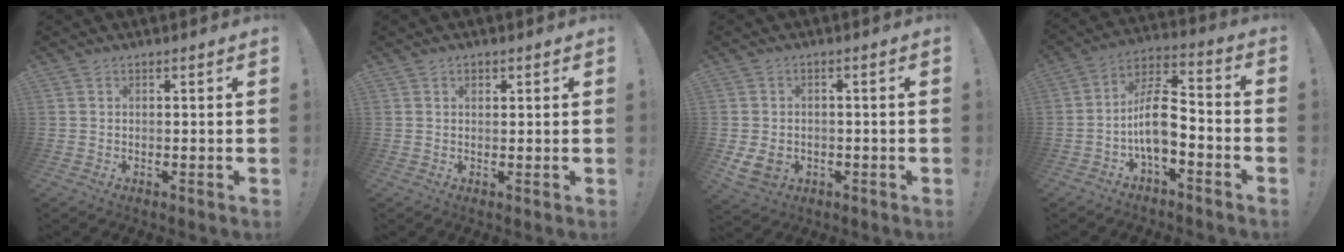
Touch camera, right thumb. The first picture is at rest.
{"total": 1.3, "force": [0.7, 0.8, 0.7], "torque": [-0.001, -0.003, 0.008]}
{"total": 6.8, "force": [-1.5, 5.2, 4.2], "torque": [-0.082, -0.002, -0.024]}
{"total": 12.1, "force": [-3.8, 5.9, 9.8], "torque": [-0.178, 0.024, -0.066]}